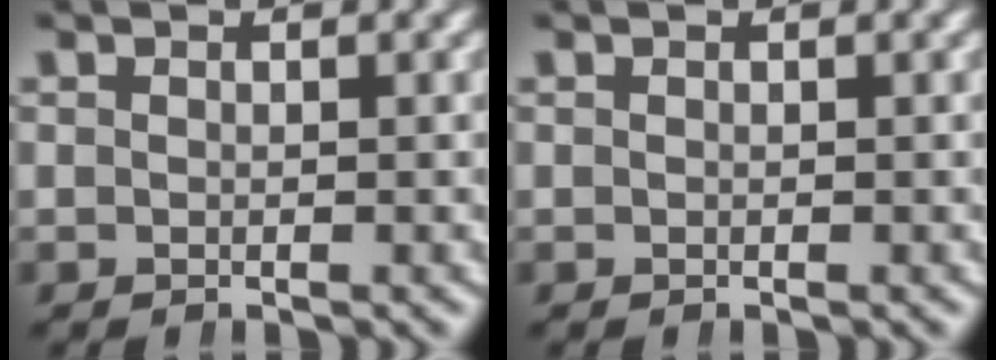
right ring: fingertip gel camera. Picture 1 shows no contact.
{"total": 0.0}